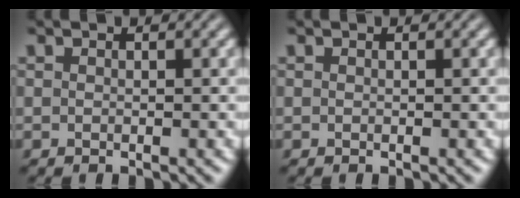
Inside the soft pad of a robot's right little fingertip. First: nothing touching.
{"total": 0.0}